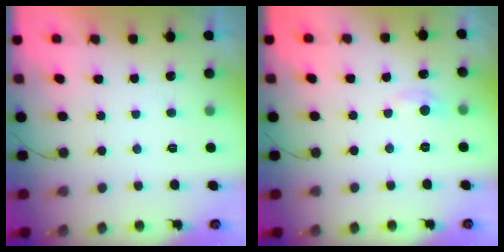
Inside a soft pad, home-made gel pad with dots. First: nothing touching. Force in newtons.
{"total": 4.2, "press": 4.1, "slide": 0.6}